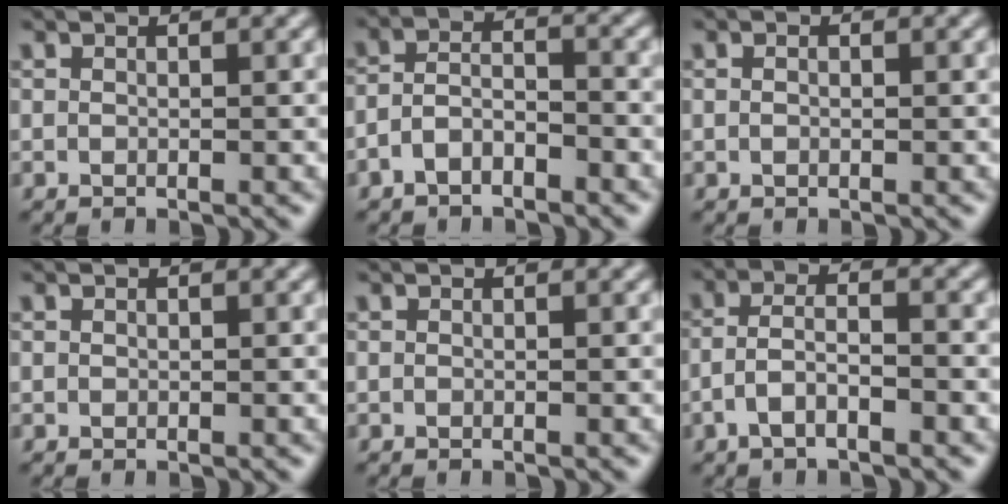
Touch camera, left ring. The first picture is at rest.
{"total": 2.9, "force": [-1.8, 1.3, 1.9], "torque": [-0.039, 0.007, -0.040]}
{"total": 0.9, "force": [0.2, 0.6, 0.6], "torque": [-0.011, -0.001, 0.000]}
{"total": 0.0}
{"total": 0.0}
{"total": 3.3, "force": [-1.6, 1.1, 2.7], "torque": [-0.056, 0.007, -0.035]}